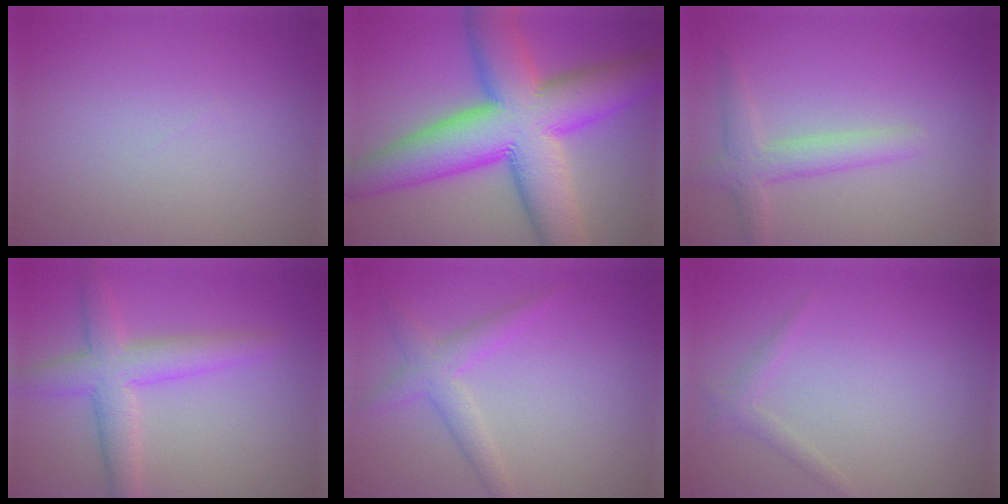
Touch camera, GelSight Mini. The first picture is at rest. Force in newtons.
{"total": 14.4, "press": 14.4, "slide": 0.3}
{"total": 2.8, "press": 2.8, "slide": 0.1}
{"total": 4.7, "press": 4.7, "slide": 0.1}
{"total": 2.6, "press": 2.6, "slide": 0.1}
{"total": 1.1, "press": 1.1, "slide": 0.1}